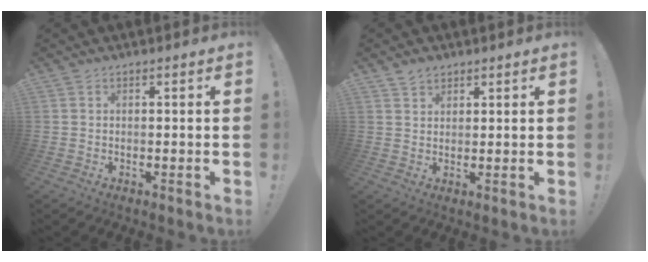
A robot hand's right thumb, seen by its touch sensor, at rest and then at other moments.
{"total": 2.8, "force": [2.1, 1.7, 0.6], "torque": [-0.003, -0.013, 0.038]}